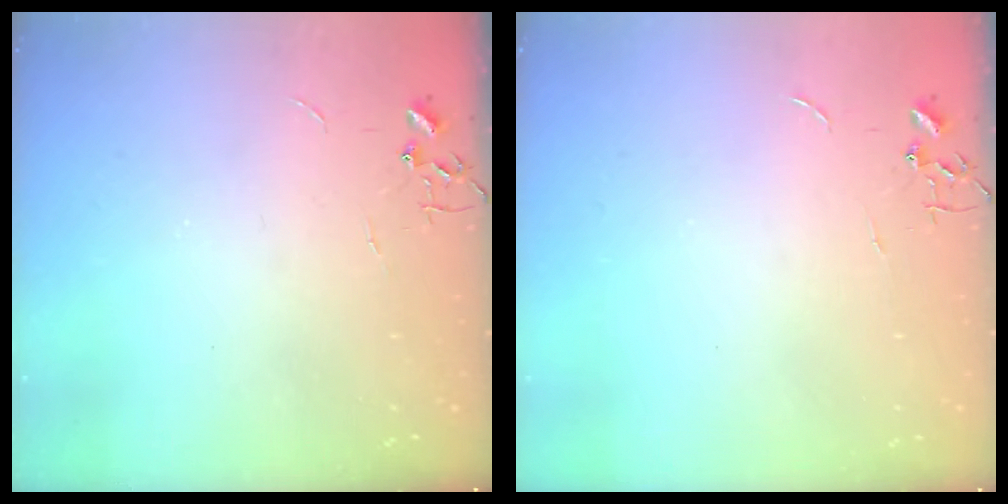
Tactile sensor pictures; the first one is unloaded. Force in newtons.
{"total": 0.0}